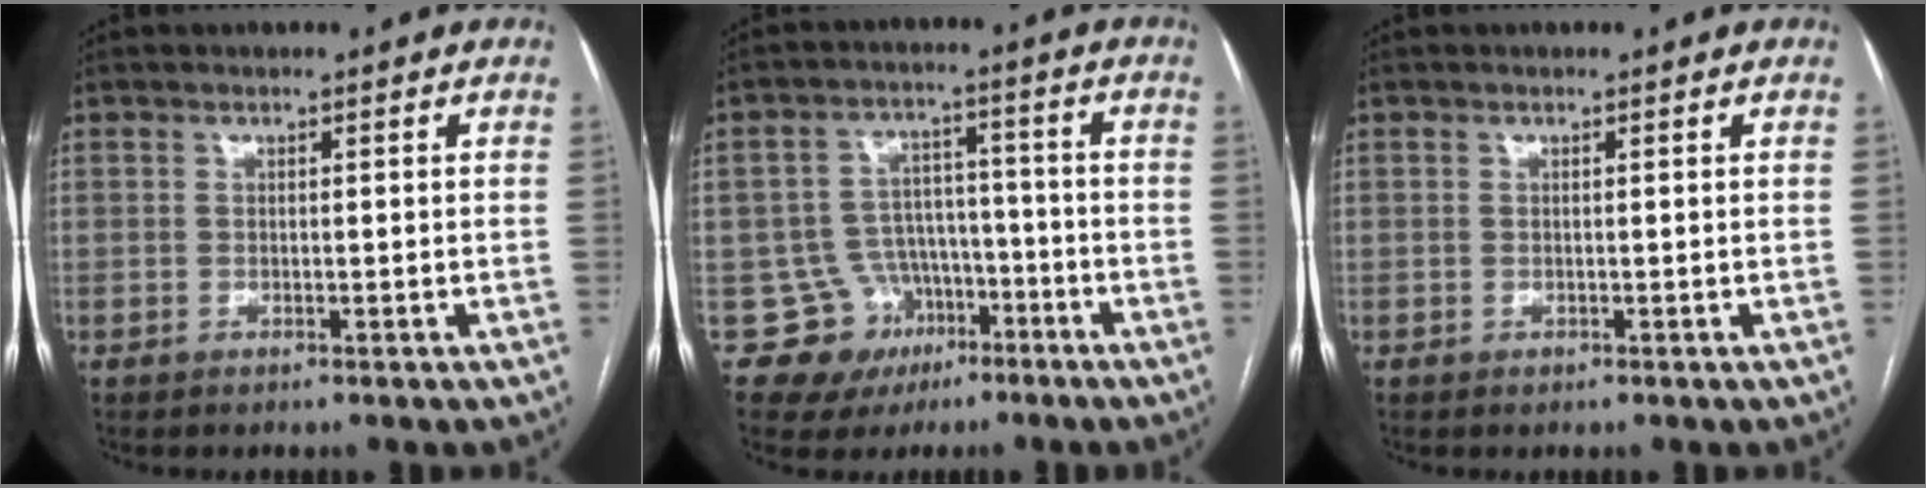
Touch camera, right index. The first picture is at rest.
{"total": 9.5, "force": [-4.3, 8.4, 0.8], "torque": [-0.008, 0.038, -0.052]}
{"total": 0.0}